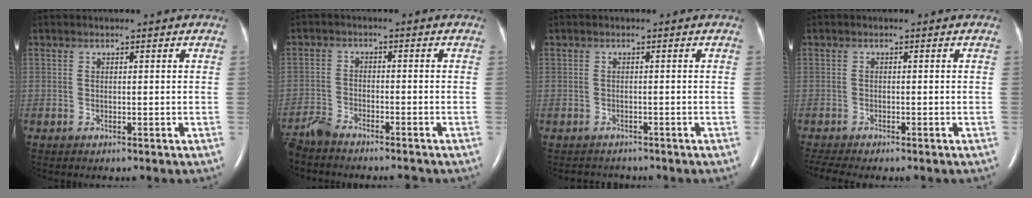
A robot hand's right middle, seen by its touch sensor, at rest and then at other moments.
{"total": 5.6, "force": [-5.4, 0.6, 1.5], "torque": [-0.028, -0.016, -0.094]}
{"total": 2.0, "force": [-1.9, 0.7, -0.1], "torque": [-0.001, -0.006, -0.026]}
{"total": 4.1, "force": [-3.5, 0.5, 2.1], "torque": [-0.039, -0.007, -0.054]}